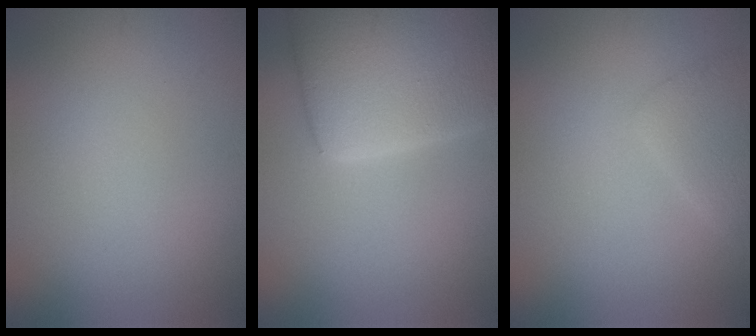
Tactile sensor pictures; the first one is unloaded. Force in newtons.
{"total": 10.9, "press": 10.8, "slide": 0.6}
{"total": 2.3, "press": 2.3, "slide": 0.2}